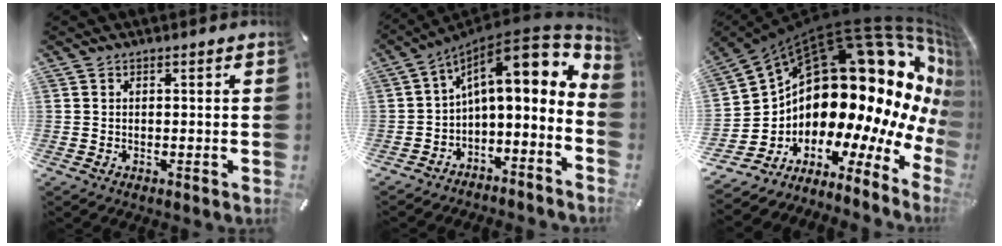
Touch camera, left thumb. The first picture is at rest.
{"total": 16.4, "force": [6.5, 7.5, 13.1], "torque": [-0.184, -0.055, 0.109]}
{"total": 26.1, "force": [8.4, 15.9, 19.0], "torque": [-0.279, -0.137, 0.185]}